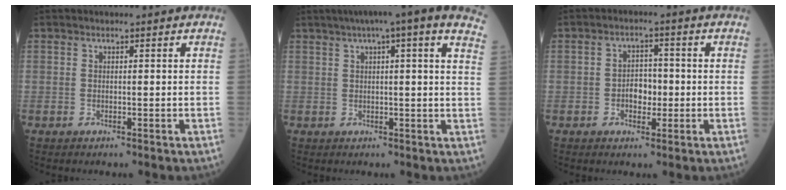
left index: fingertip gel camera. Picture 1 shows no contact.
{"total": 16.8, "force": [11.7, 1.2, 12.0], "torque": [-0.182, 0.041, 0.132]}
{"total": 3.6, "force": [-0.7, 2.3, 2.6], "torque": [-0.042, 0.009, -0.013]}